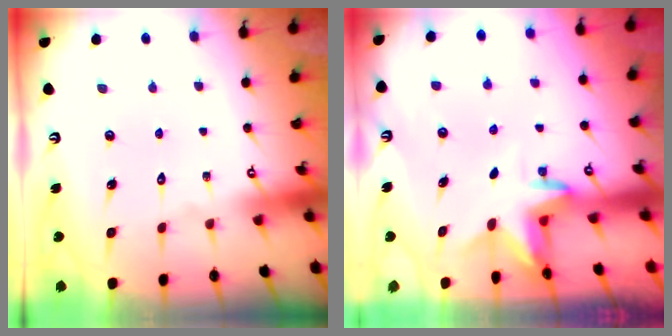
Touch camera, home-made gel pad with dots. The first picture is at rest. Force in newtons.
{"total": 3.6, "press": 3.5, "slide": 0.3}